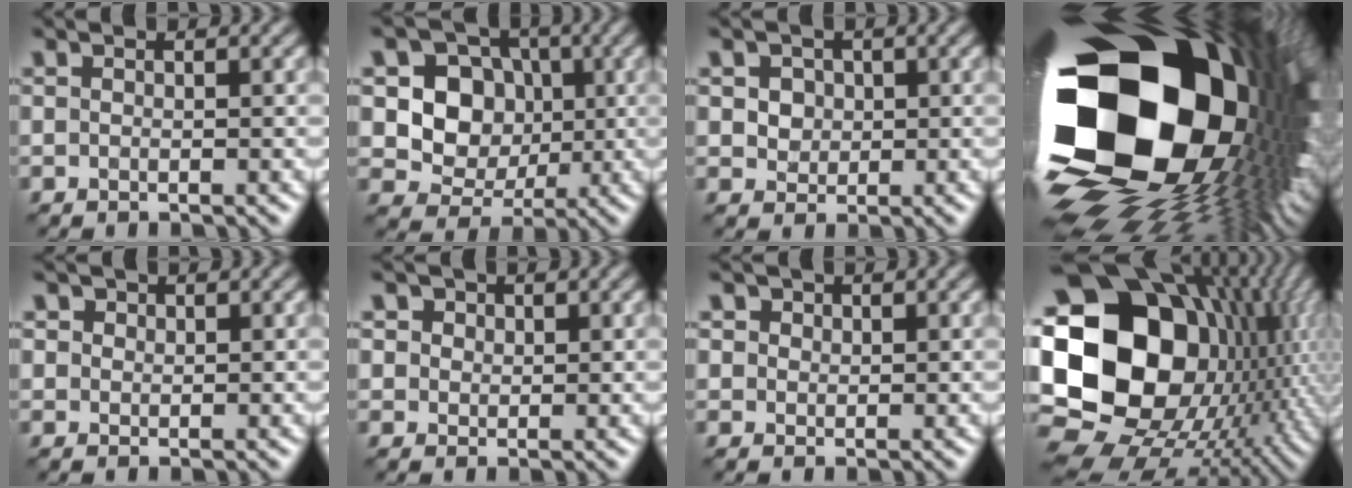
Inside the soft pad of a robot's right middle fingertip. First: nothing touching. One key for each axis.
{"total": 6.5, "fx": 0.3, "fy": 5.6, "fz": 3.2, "tx": -0.048, "ty": 0.002, "tz": -0.009}
{"total": 3.3, "fx": 1.1, "fy": 2.8, "fz": 1.5, "tx": -0.027, "ty": 0.013, "tz": 0.014}
{"total": 22.4, "fx": 0.1, "fy": 14.5, "fz": 17.0, "tx": -0.317, "ty": -0.067, "tz": 0.006}
{"total": 2.8, "fx": 1.5, "fy": 2.1, "fz": 1.0, "tx": -0.025, "ty": 0.009, "tz": 0.015}
{"total": 4.5, "fx": 2.4, "fy": 3.4, "fz": 1.7, "tx": -0.034, "ty": 0.013, "tz": 0.023}
{"total": 3.4, "fx": 1.8, "fy": 2.6, "fz": 1.3, "tx": -0.028, "ty": 0.011, "tz": 0.017}
{"total": 21.3, "fx": 0.7, "fy": 16.2, "fz": 13.7, "tx": -0.296, "ty": -0.001, "tz": 0.021}